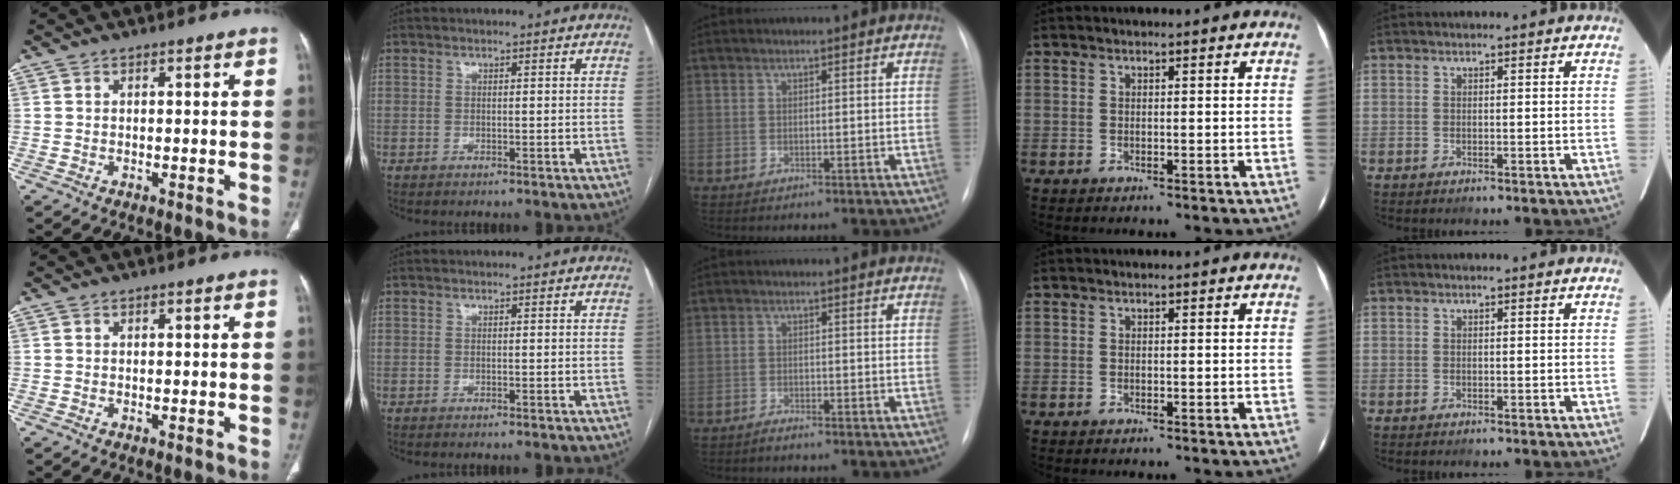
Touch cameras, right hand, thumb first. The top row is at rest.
{"middle": {"total": 0.9, "force": [-0.9, 0.0, 0.2], "torque": [-0.008, -0.003, -0.015]}}